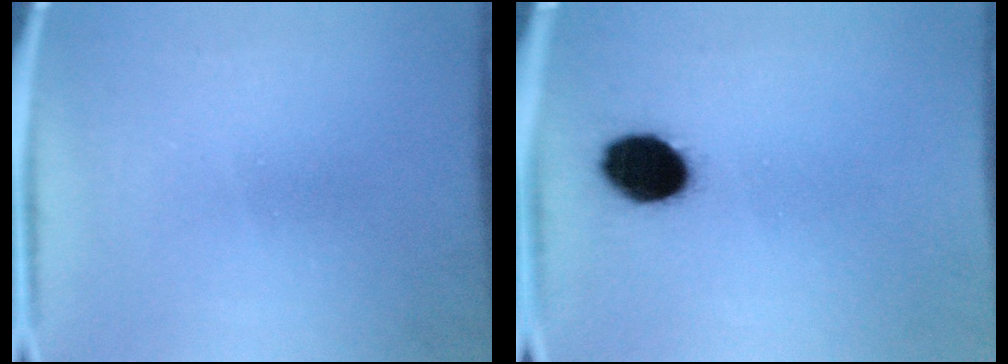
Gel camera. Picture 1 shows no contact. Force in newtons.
{"total": 9.6}